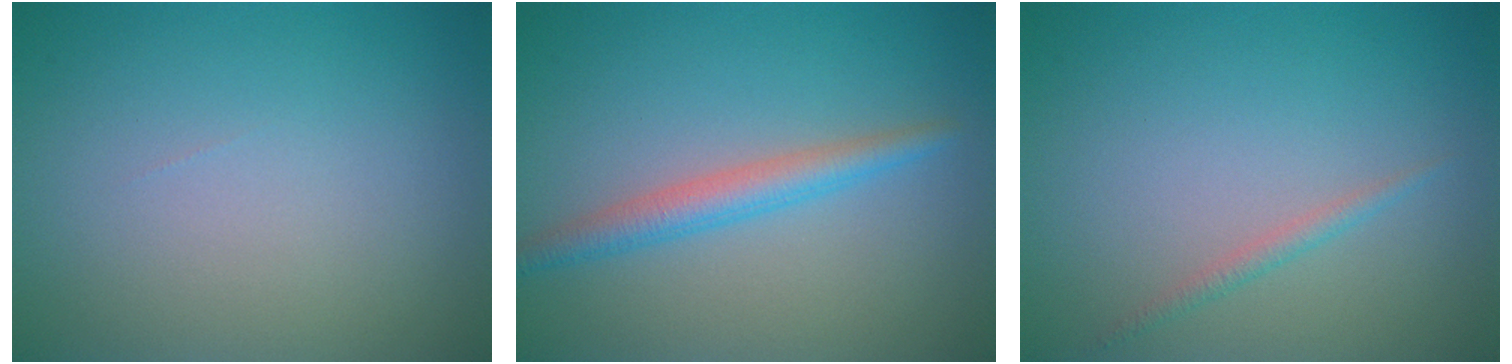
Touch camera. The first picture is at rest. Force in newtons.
{"total": 2.7, "press": 2.7, "slide": 0.1}
{"total": 0.9, "press": 0.9, "slide": 0.1}